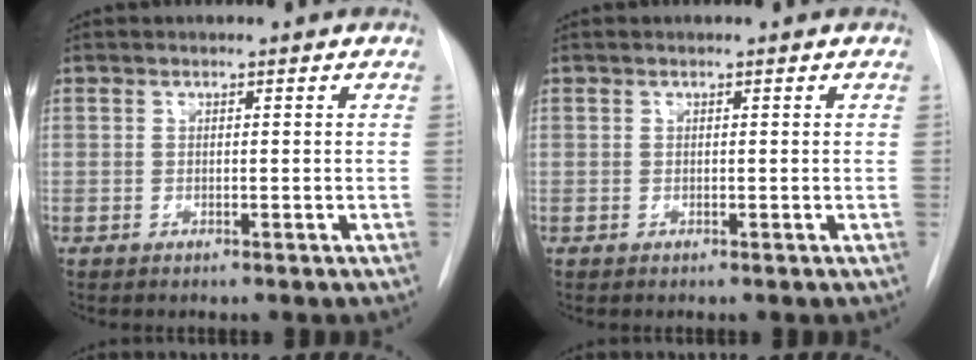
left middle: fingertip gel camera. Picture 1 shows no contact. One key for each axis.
{"total": 0.0}